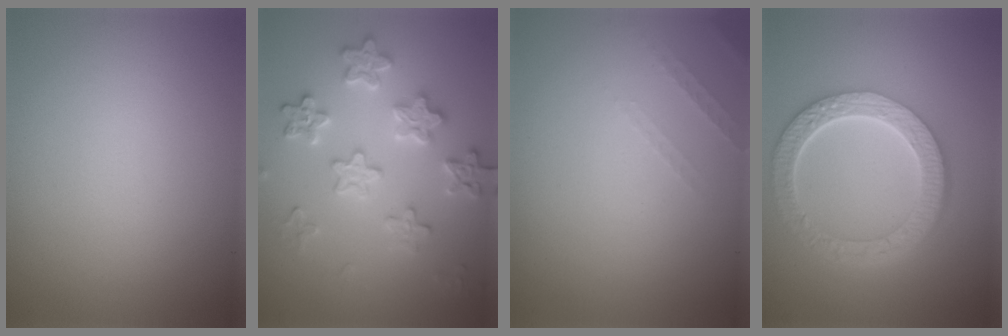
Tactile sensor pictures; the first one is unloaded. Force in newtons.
{"total": 3.8, "press": 3.8, "slide": 0.3}
{"total": 0.9, "press": 0.9, "slide": 0.3}
{"total": 6.5, "press": 5.0, "slide": 4.2}